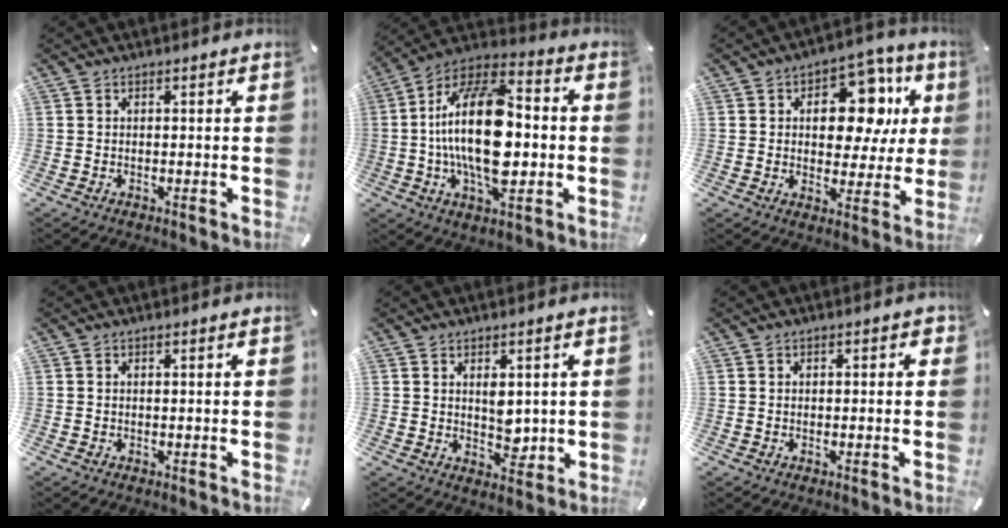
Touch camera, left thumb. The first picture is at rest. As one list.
[{"total": 22.8, "force": [-1.2, 11.9, 19.4], "torque": [-0.377, -0.005, -0.024]}, {"total": 15.3, "force": [4.9, 9.6, 10.8], "torque": [-0.134, -0.023, 0.081]}, {"total": 0.0}, {"total": 5.1, "force": [1.0, 3.5, 3.5], "torque": [-0.028, -0.015, 0.013]}, {"total": 1.0, "force": [-0.1, 0.8, 0.5], "torque": [-0.009, 0.006, -0.003]}]